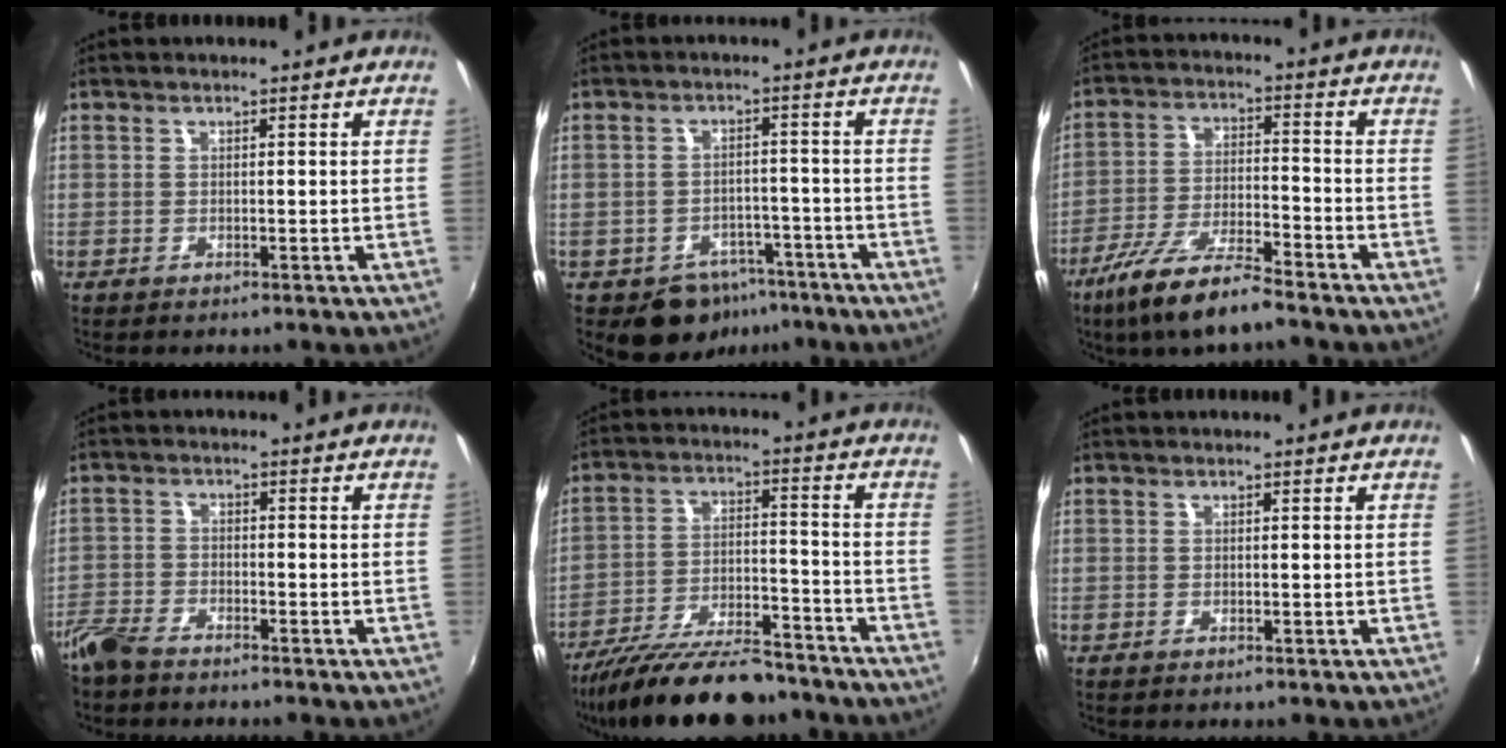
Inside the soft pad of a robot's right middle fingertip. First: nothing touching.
{"total": 7.6, "force": [-4.9, 5.4, 2.1], "torque": [-0.044, 0.018, -0.052]}
{"total": 12.0, "force": [-9.2, 1.8, 7.4], "torque": [-0.157, -0.018, -0.171]}
{"total": 5.6, "force": [-4.8, 1.9, 2.1], "torque": [-0.056, -0.011, -0.101]}
{"total": 19.2, "force": [-16.2, 4.8, 9.1], "torque": [-0.176, -0.027, -0.255]}
{"total": 0.0}